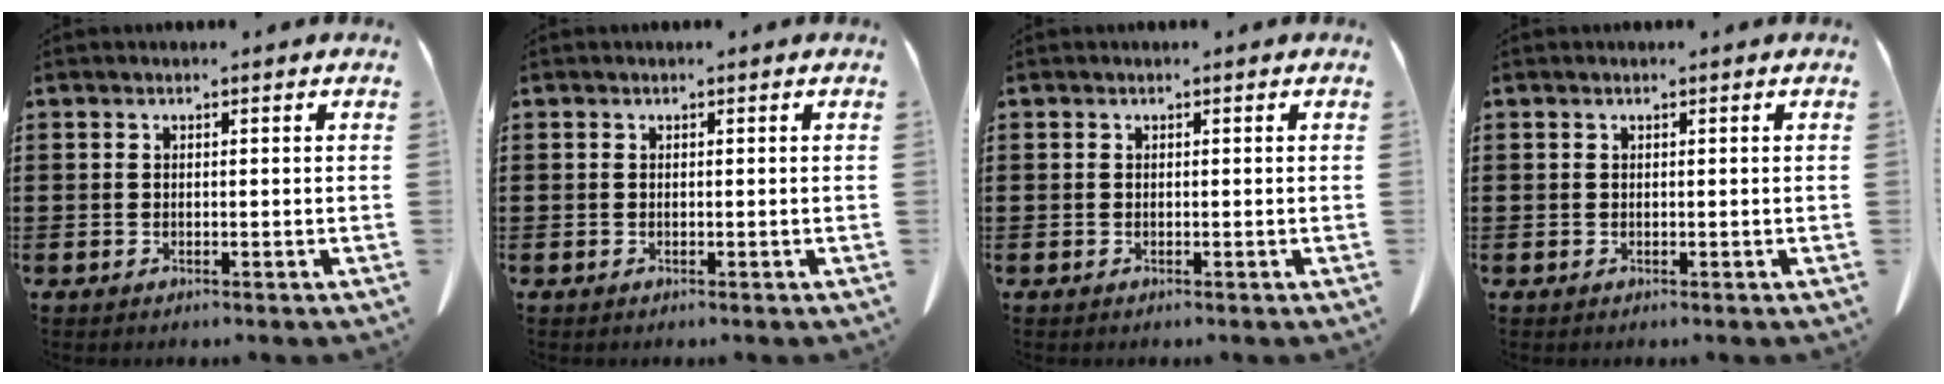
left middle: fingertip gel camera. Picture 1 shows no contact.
{"total": 0.0}
{"total": 0.0}
{"total": 0.0}